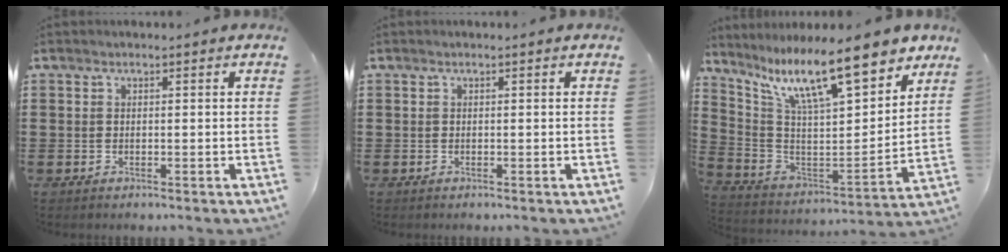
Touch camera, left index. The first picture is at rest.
{"total": 0.0}
{"total": 13.9, "force": [10.5, 2.7, 8.6], "torque": [-0.175, -0.065, 0.177]}